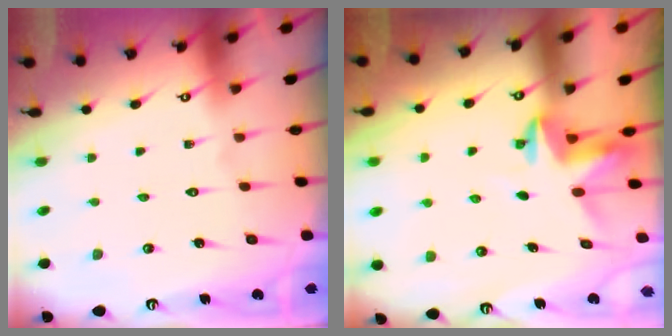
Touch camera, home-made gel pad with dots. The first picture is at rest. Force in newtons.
{"total": 3.8, "press": 3.8, "slide": 0.3}